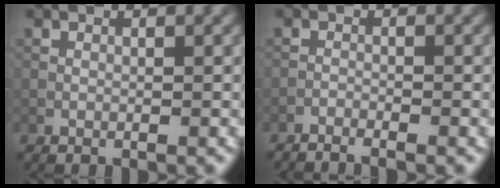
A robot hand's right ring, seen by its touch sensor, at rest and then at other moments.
{"total": 1.7, "force": [-1.6, 0.0, 0.7], "torque": [-0.022, -0.004, -0.035]}